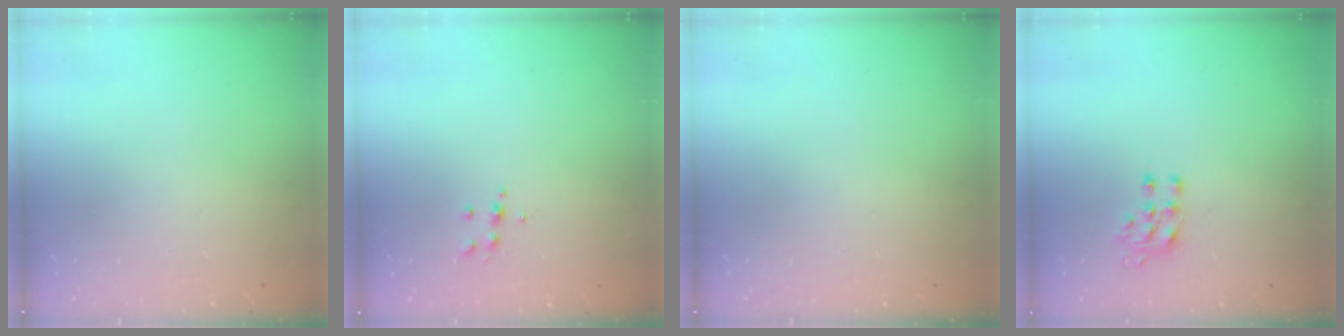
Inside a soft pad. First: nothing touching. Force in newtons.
{"total": 5.8, "press": 5.7, "slide": 0.8}
{"total": 0.0}
{"total": 7.1, "press": 7.1, "slide": 0.8}